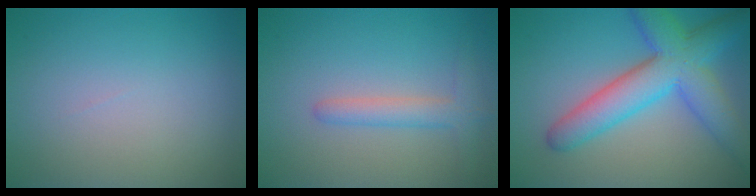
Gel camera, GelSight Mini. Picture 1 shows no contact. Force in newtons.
{"total": 2.6, "press": 2.6, "slide": 0.1}
{"total": 7.9, "press": 7.9, "slide": 0.3}